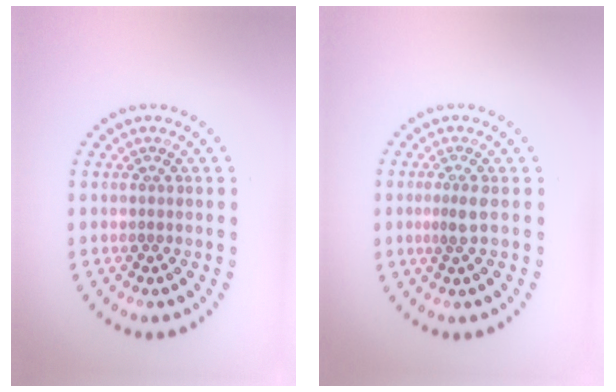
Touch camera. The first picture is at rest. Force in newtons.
{"total": 1.6, "press": 1.2, "slide": 1.1}